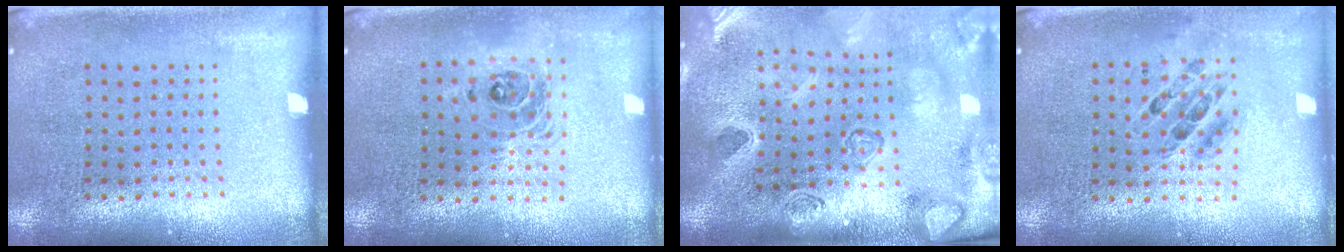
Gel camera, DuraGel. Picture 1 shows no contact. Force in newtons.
{"total": 1.6, "press": 1.3, "slide": 0.8}
{"total": 4.2, "press": 3.3, "slide": 2.6}
{"total": 0.7, "press": 0.7, "slide": 0.2}